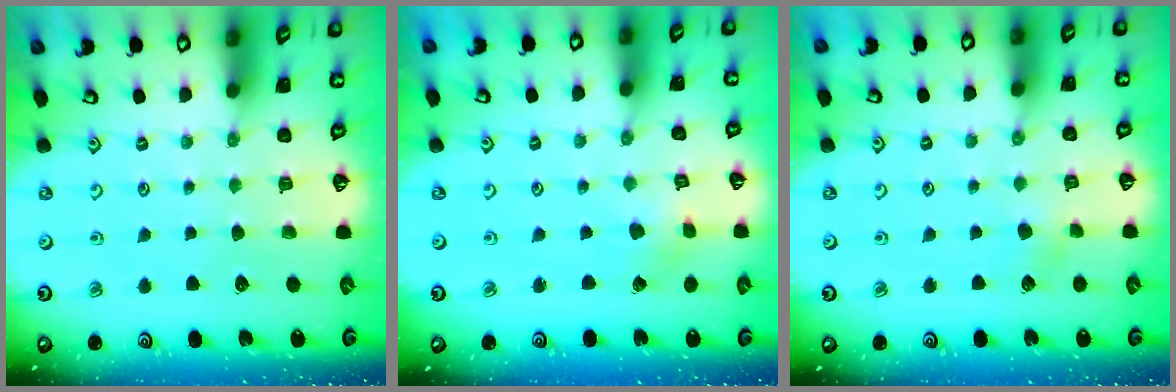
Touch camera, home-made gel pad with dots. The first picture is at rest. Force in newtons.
{"total": 2.2, "press": 2.2, "slide": 0.1}
{"total": 2.8, "press": 2.8, "slide": 0.6}